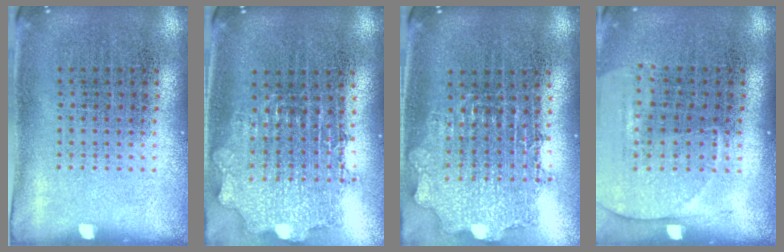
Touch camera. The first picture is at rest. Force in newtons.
{"total": 1.8, "press": 1.4, "slide": 1.1}
{"total": 1.8, "press": 1.4, "slide": 1.0}
{"total": 1.4, "press": 1.3, "slide": 0.4}